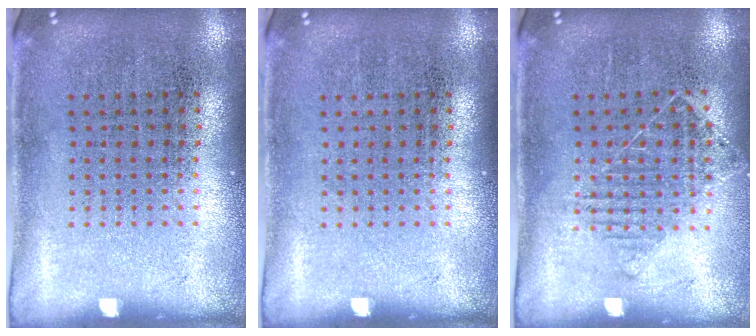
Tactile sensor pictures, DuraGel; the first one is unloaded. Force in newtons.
{"total": 0.0}
{"total": 0.9, "press": 0.9, "slide": 0.2}